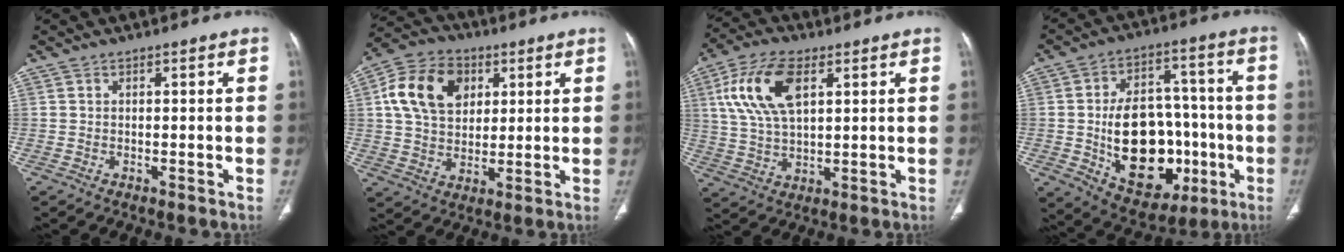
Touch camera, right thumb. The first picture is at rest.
{"total": 14.5, "force": [4.4, 10.4, 9.1], "torque": [-0.147, 0.004, 0.074]}
{"total": 13.3, "force": [4.6, 6.7, 10.5], "torque": [-0.212, 0.001, 0.090]}
{"total": 21.7, "force": [-4.2, 14.4, 15.8], "torque": [-0.210, 0.032, -0.042]}